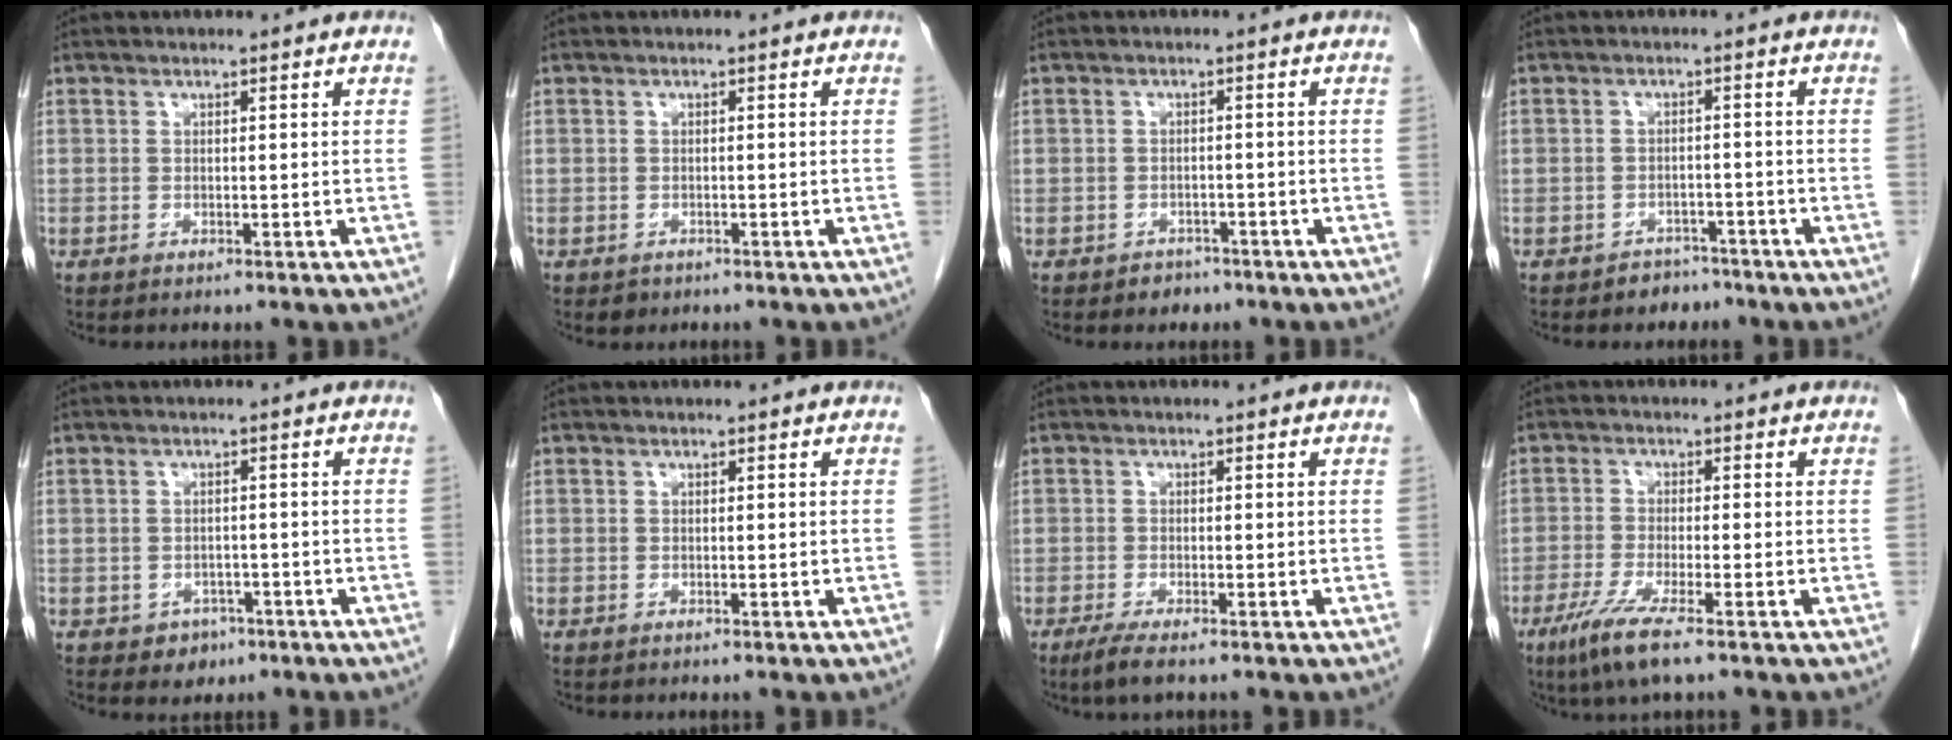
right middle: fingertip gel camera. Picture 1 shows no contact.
{"total": 1.0, "force": [-0.7, 0.8, 0.1], "torque": [-0.006, 0.001, -0.007]}
{"total": 2.3, "force": [-1.5, 1.7, 0.1], "torque": [-0.006, 0.008, -0.021]}
{"total": 2.9, "force": [-2.2, 1.9, -0.1], "torque": [-0.001, 0.010, -0.031]}
{"total": 2.9, "force": [-1.6, 2.3, 0.8], "torque": [-0.006, 0.008, -0.014]}
{"total": 0.0}
{"total": 3.0, "force": [-2.1, 0.3, 2.1], "torque": [-0.045, -0.009, -0.040]}
{"total": 6.3, "force": [-3.9, 0.2, 4.9], "torque": [-0.100, -0.019, -0.075]}